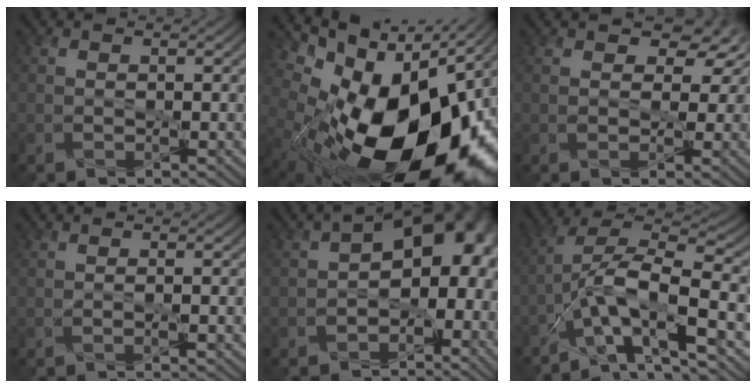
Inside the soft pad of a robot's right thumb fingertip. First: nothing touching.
{"total": 20.3, "force": [-1.4, 12.2, 16.2], "torque": [-0.300, -0.039, 0.005]}
{"total": 4.7, "force": [1.8, 3.2, 3.0], "torque": [-0.043, 0.000, 0.022]}
{"total": 0.8, "force": [-0.3, -0.2, 0.7], "torque": [-0.016, 0.001, -0.004]}
{"total": 12.2, "force": [-1.8, 7.9, 9.1], "torque": [-0.110, -0.001, -0.034]}
{"total": 11.5, "force": [-5.1, 3.8, 9.6], "torque": [-0.175, 0.009, -0.097]}